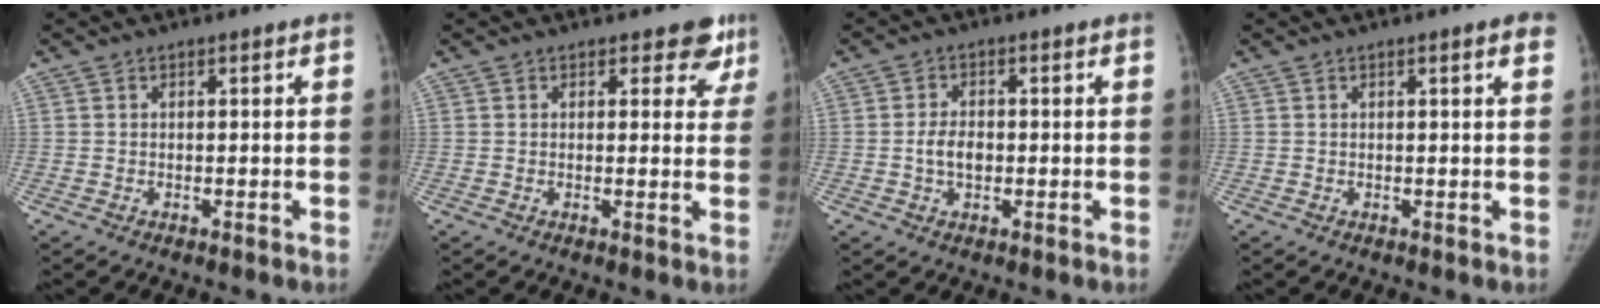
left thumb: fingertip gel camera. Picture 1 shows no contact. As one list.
[{"total": 4.9, "force": [3.6, 3.0, 1.6], "torque": [0.025, -0.017, 0.026]}, {"total": 3.9, "force": [-0.4, 2.6, 2.9], "torque": [-0.051, 0.008, -0.009]}, {"total": 2.0, "force": [1.0, 0.2, 1.7], "torque": [-0.022, -0.001, 0.010]}]